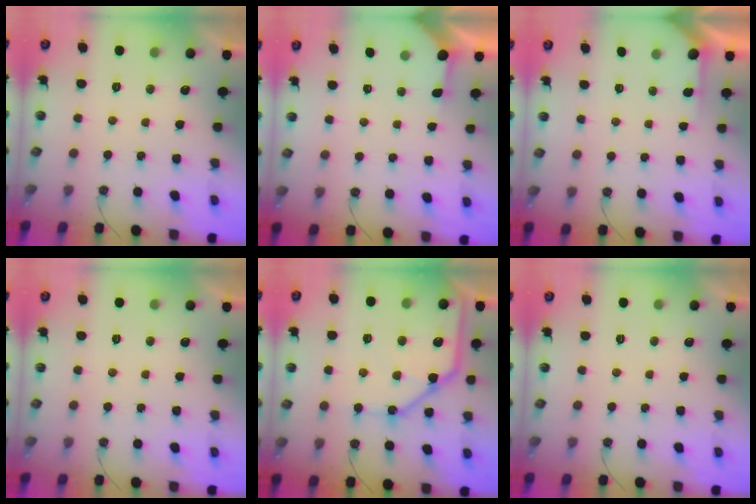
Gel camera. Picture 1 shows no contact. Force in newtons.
{"total": 2.1, "press": 2.1, "slide": 0.3}
{"total": 2.3, "press": 2.3, "slide": 0.2}
{"total": 0.0}
{"total": 19.3, "press": 19.2, "slide": 2.3}
{"total": 0.0}